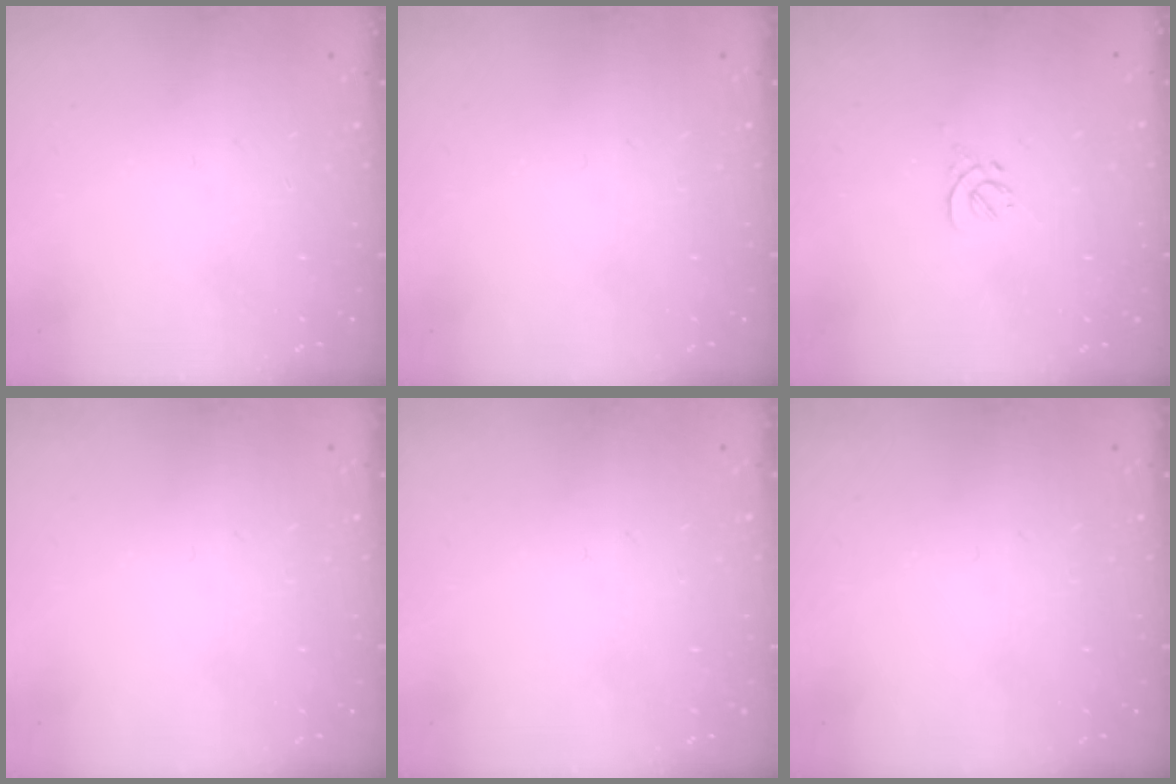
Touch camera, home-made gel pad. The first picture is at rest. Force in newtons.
{"total": 0.0}
{"total": 0.0}
{"total": 0.0}
{"total": 0.0}
{"total": 0.0}